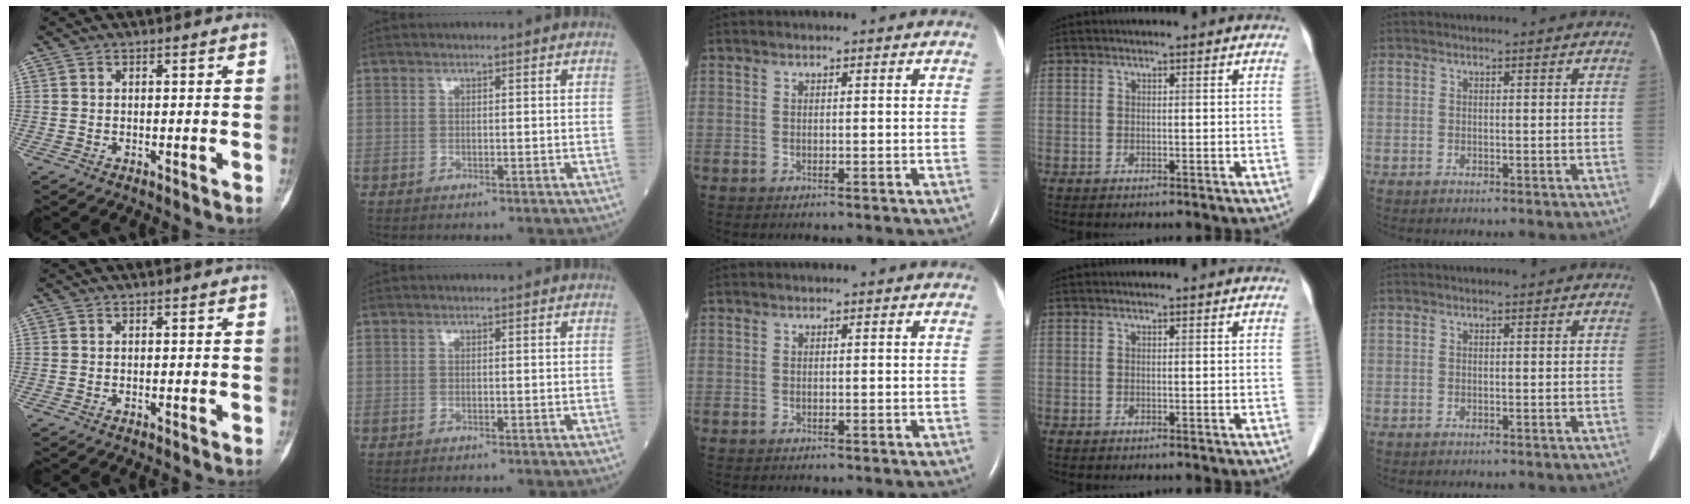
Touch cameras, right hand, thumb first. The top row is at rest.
{}